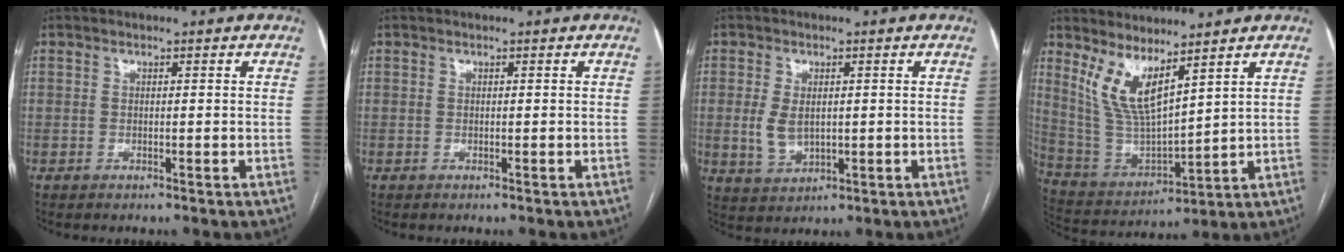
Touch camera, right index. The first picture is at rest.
{"total": 0.0}
{"total": 4.8, "force": [0.1, 2.9, 3.8], "torque": [-0.079, -0.001, 0.012]}
{"total": 9.7, "force": [6.3, 2.1, 7.1], "torque": [-0.156, -0.015, 0.146]}